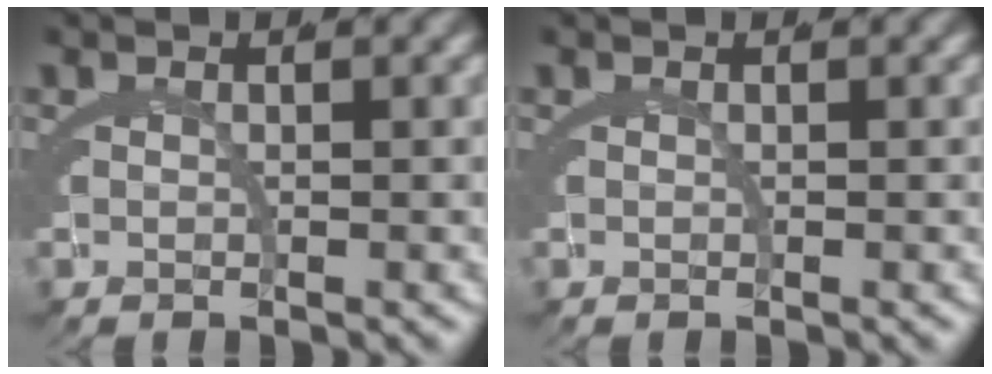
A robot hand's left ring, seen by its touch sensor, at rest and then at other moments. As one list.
[{"total": 0.0}]